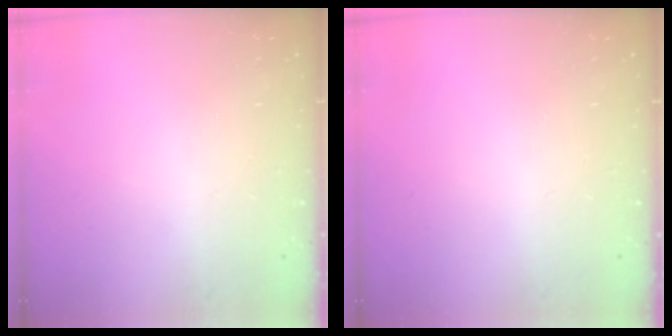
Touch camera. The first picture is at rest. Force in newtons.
{"total": 0.0}